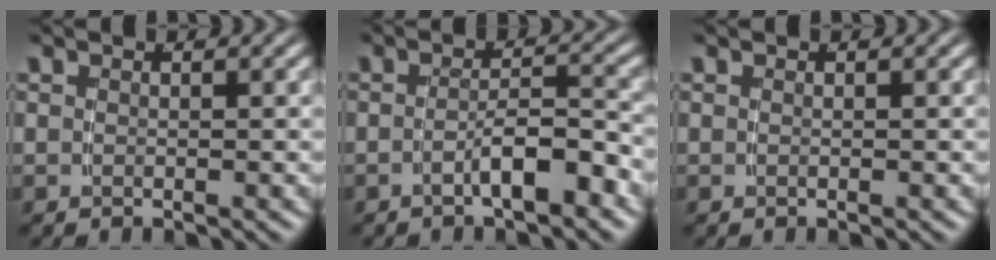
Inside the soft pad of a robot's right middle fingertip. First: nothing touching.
{"total": 3.5, "force": [-2.7, 0.3, 2.3], "torque": [-0.025, -0.001, -0.044]}
{"total": 0.0}